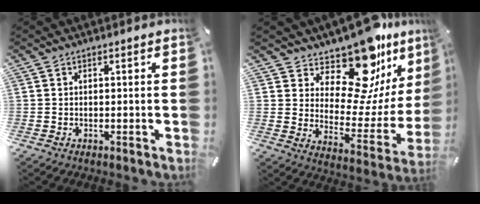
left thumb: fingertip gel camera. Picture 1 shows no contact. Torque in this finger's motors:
{"motor_torque": [1.66, 1.58, 0.07, -0.24, -0.03]}